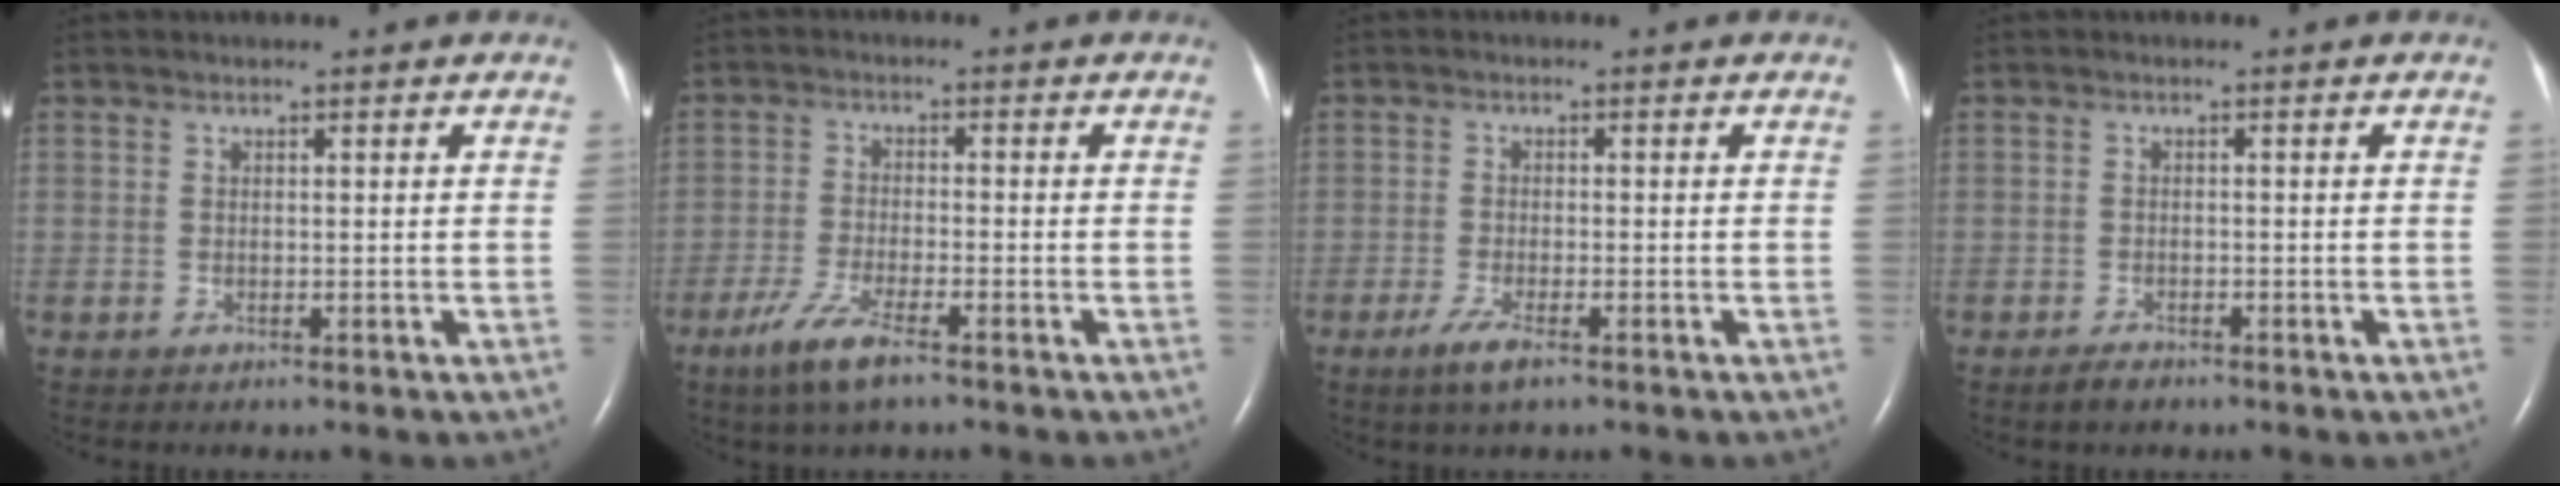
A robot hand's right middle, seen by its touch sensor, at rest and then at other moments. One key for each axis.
{"total": 6.3, "fx": -4.2, "fy": 0.9, "fz": 4.7, "tx": -0.109, "ty": -0.013, "tz": -0.078}
{"total": 3.5, "fx": -2.2, "fy": 0.6, "fz": 2.7, "tx": -0.064, "ty": -0.009, "tz": -0.042}
{"total": 1.8, "fx": -1.5, "fy": 0.7, "fz": 0.9, "tx": -0.025, "ty": -0.002, "tz": -0.023}